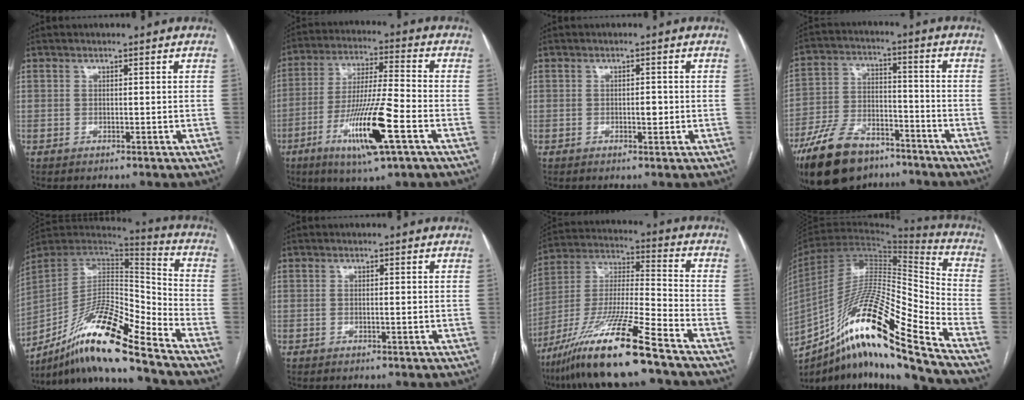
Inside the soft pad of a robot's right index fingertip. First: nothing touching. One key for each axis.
{"total": 14.8, "fx": -6.0, "fy": 0.8, "fz": 13.5, "tx": -0.260, "ty": -0.020, "tz": -0.105}
{"total": 1.7, "fx": -0.2, "fy": 0.6, "fz": 1.5, "tx": -0.023, "ty": 0.001, "tz": -0.003}
{"total": 15.3, "fx": -11.0, "fy": 7.3, "fz": 7.8, "tx": -0.157, "ty": 0.005, "tz": -0.192}
{"total": 18.2, "fx": -13.4, "fy": 1.1, "fz": 12.2, "tx": -0.236, "ty": 0.001, "tz": -0.245}
{"total": 0.8, "fx": -0.1, "fy": 0.1, "fz": 0.8, "tx": -0.014, "ty": -0.001, "tz": -0.002}
{"total": 18.2, "fx": -12.9, "fy": -0.3, "fz": 12.8, "tx": -0.273, "ty": -0.031, "tz": -0.240}
{"total": 23.3, "fx": -14.6, "fy": 0.5, "fz": 18.1, "tx": -0.318, "ty": -0.019, "tz": -0.266}